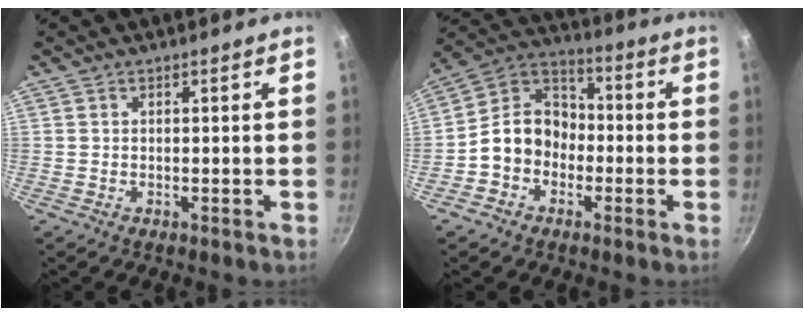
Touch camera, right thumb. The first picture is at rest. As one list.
[{"total": 11.1, "force": [-2.6, 9.1, 5.8], "torque": [-0.059, 0.051, -0.069]}]